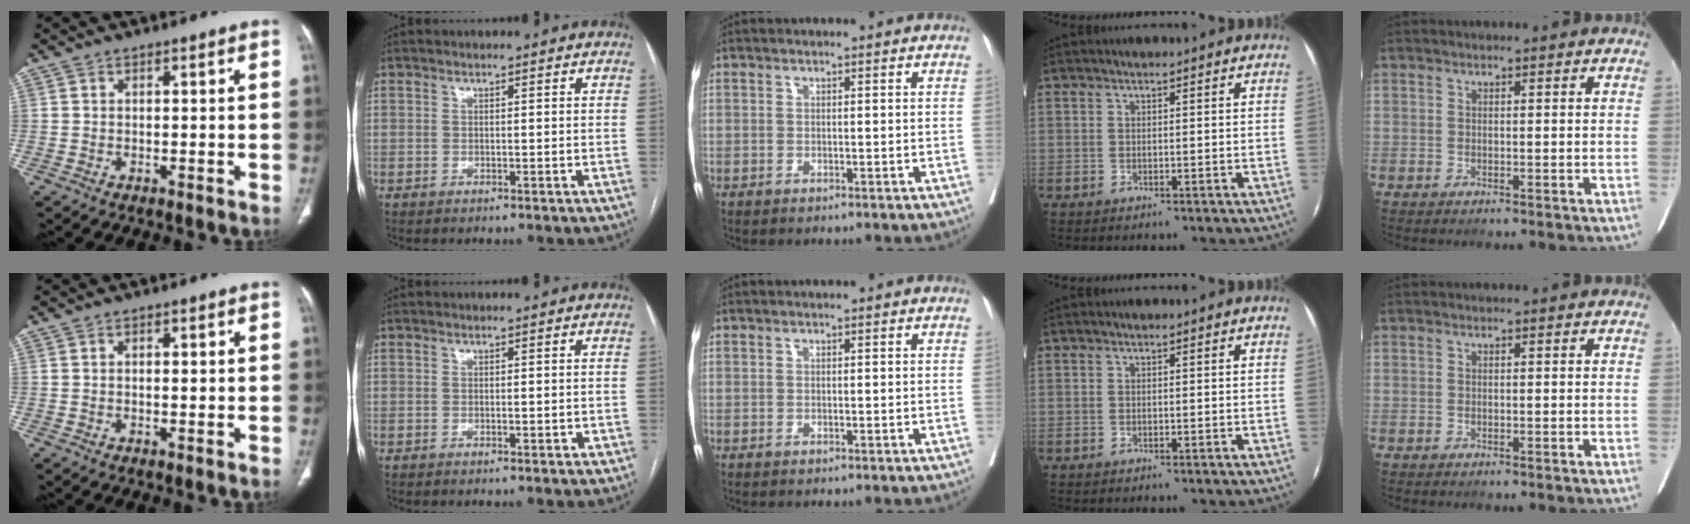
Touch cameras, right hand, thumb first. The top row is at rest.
{"thumb": {"total": 1.3, "force": [0.2, 0.6, 1.2], "torque": [-0.018, 0.004, 0.002]}, "index": {"total": 1.1, "force": [-0.2, 0.5, 1.0], "torque": [-0.013, -0.001, 0.001]}}